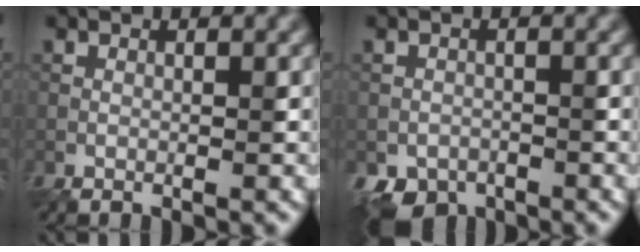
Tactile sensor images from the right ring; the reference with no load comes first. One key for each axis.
{"total": 3.2, "fx": -2.3, "fy": 2.1, "fz": 0.4, "tx": -0.003, "ty": -0.011, "tz": -0.038}